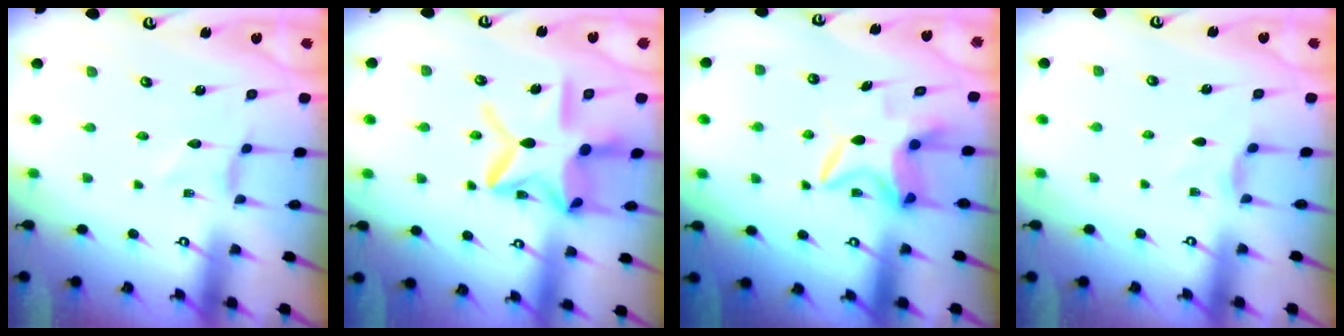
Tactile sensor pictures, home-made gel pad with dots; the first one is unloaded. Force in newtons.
{"total": 16.7, "press": 16.6, "slide": 1.4}
{"total": 6.9, "press": 6.9, "slide": 0.3}
{"total": 4.1, "press": 4.0, "slide": 0.5}